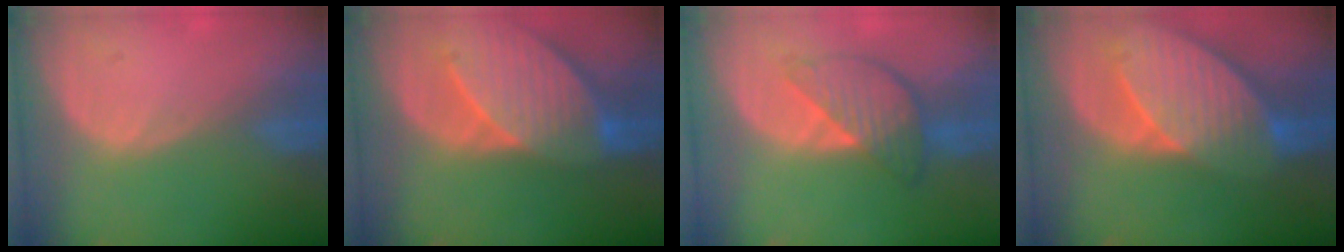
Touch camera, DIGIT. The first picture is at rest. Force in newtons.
{"total": 10.1, "press": 8.9, "slide": 4.8}
{"total": 6.3, "press": 6.3, "slide": 0.2}
{"total": 10.7, "press": 9.4, "slide": 5.1}